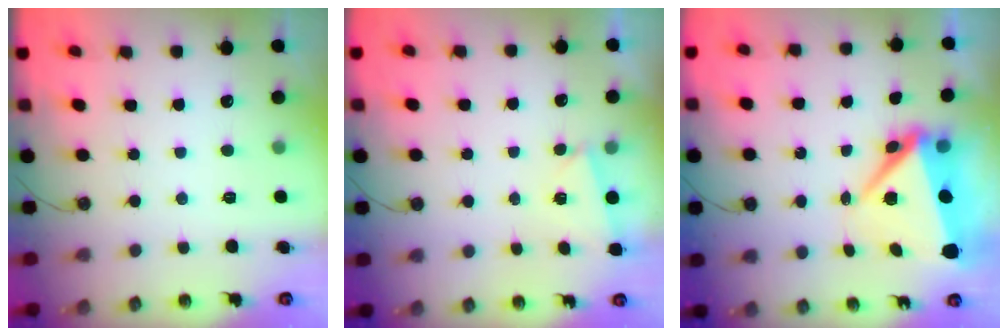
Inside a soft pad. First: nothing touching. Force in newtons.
{"total": 2.0, "press": 0.9, "slide": 1.8}
{"total": 9.1, "press": 9.0, "slide": 1.3}